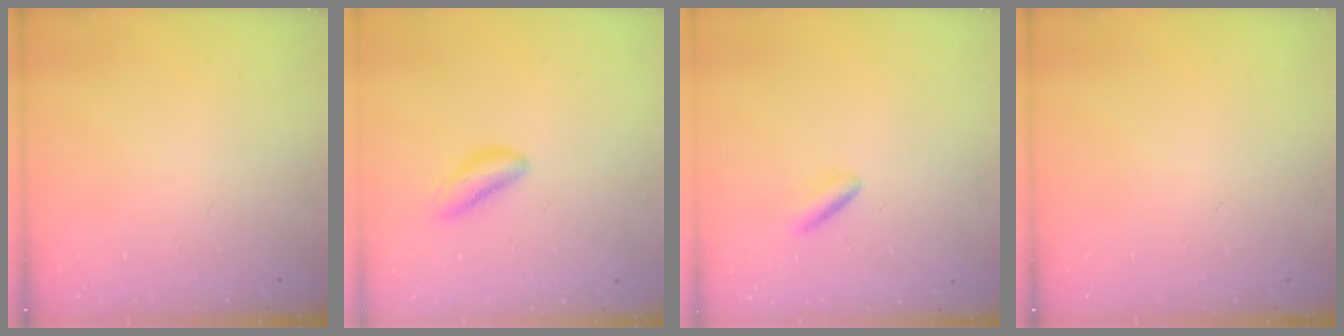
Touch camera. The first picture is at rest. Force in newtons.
{"total": 3.0, "press": 3.0, "slide": 0.1}
{"total": 2.5, "press": 2.4, "slide": 0.9}
{"total": 0.0}